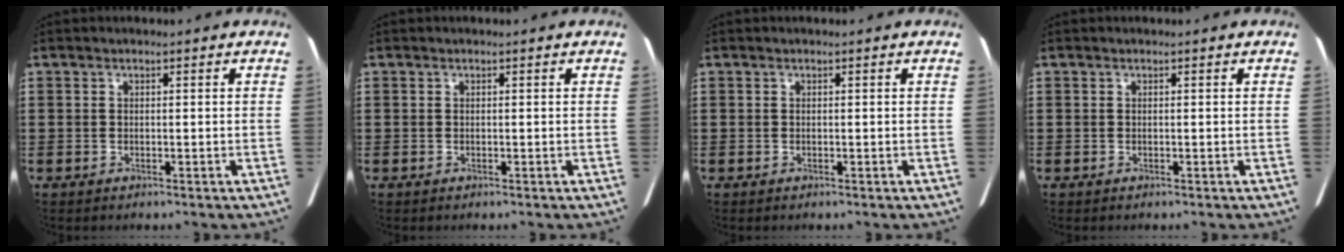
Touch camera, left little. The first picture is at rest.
{"total": 0.0}
{"total": 0.0}
{"total": 0.0}